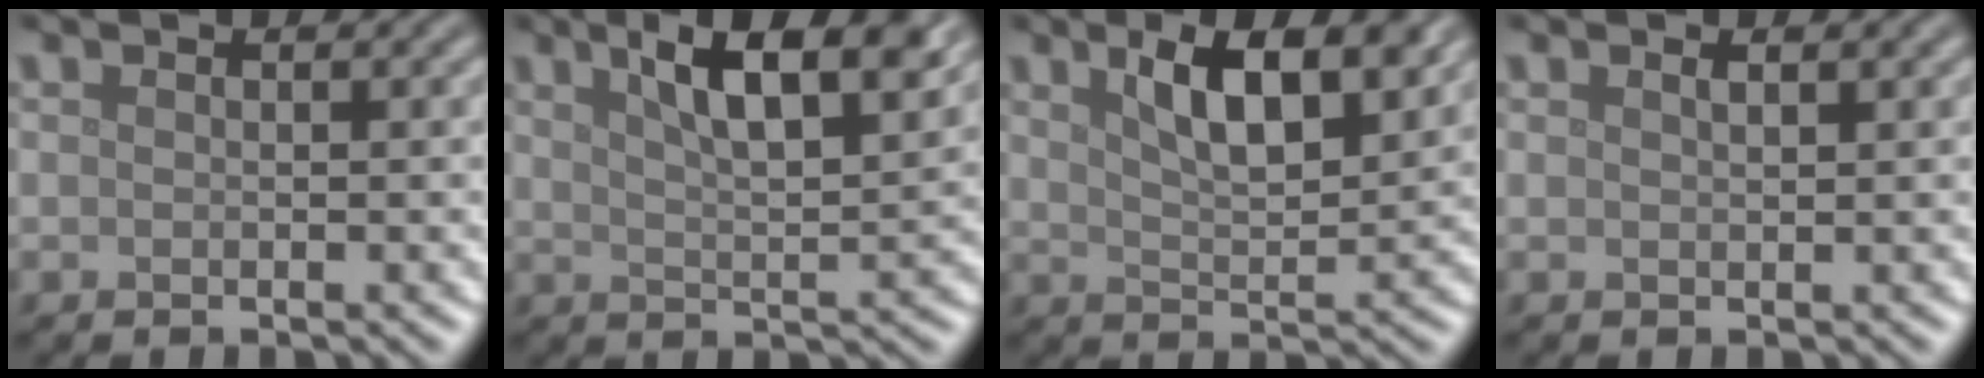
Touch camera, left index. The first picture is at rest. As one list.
[{"total": 7.8, "force": [4.4, 2.2, 6.1], "torque": [-0.088, 0.012, 0.068]}, {"total": 6.4, "force": [3.3, 2.2, 5.0], "torque": [-0.086, 0.001, 0.054]}, {"total": 0.9, "force": [0.6, 0.3, 0.6], "torque": [-0.008, 0.002, 0.010]}]